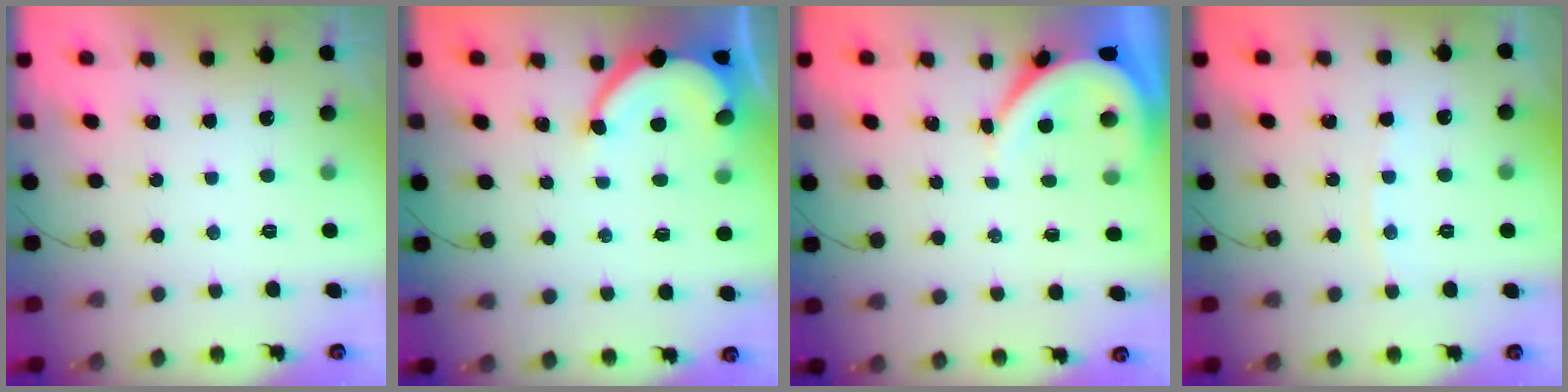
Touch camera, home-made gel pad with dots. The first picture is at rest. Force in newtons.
{"total": 6.1, "press": 6.1, "slide": 0.8}
{"total": 4.5, "press": 4.5, "slide": 0.5}
{"total": 5.0, "press": 5.0, "slide": 0.7}